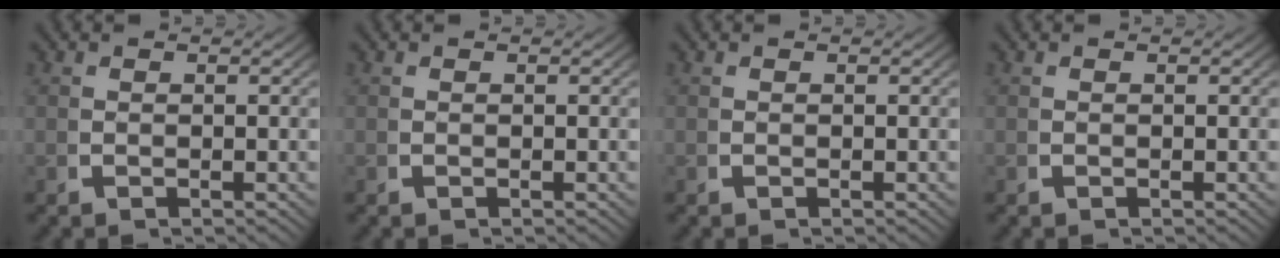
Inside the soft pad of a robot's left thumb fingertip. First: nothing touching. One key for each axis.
{"total": 0.0}
{"total": 0.0}
{"total": 0.0}